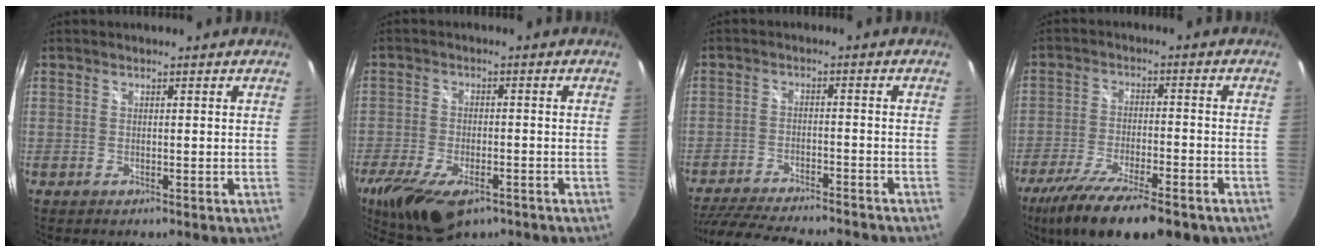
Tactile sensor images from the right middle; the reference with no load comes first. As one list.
[{"total": 16.4, "force": [-10.0, 7.5, 10.6], "torque": [-0.239, -0.045, -0.161]}, {"total": 19.1, "force": [-16.6, 3.9, 8.6], "torque": [-0.174, -0.028, -0.249]}, {"total": 19.3, "force": [-13.9, 5.8, 12.1], "torque": [-0.236, -0.053, -0.222]}]